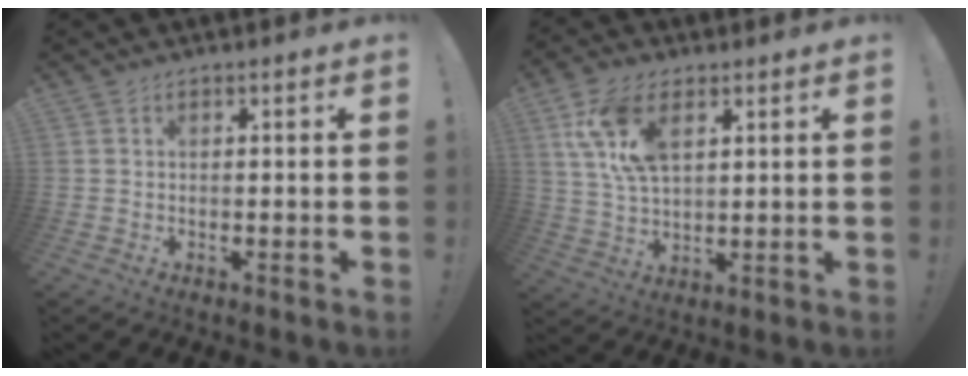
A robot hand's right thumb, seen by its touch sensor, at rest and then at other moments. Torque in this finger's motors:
{"motor_torque": [0.55, 2.14, 0.91, -0.01, 0.24]}